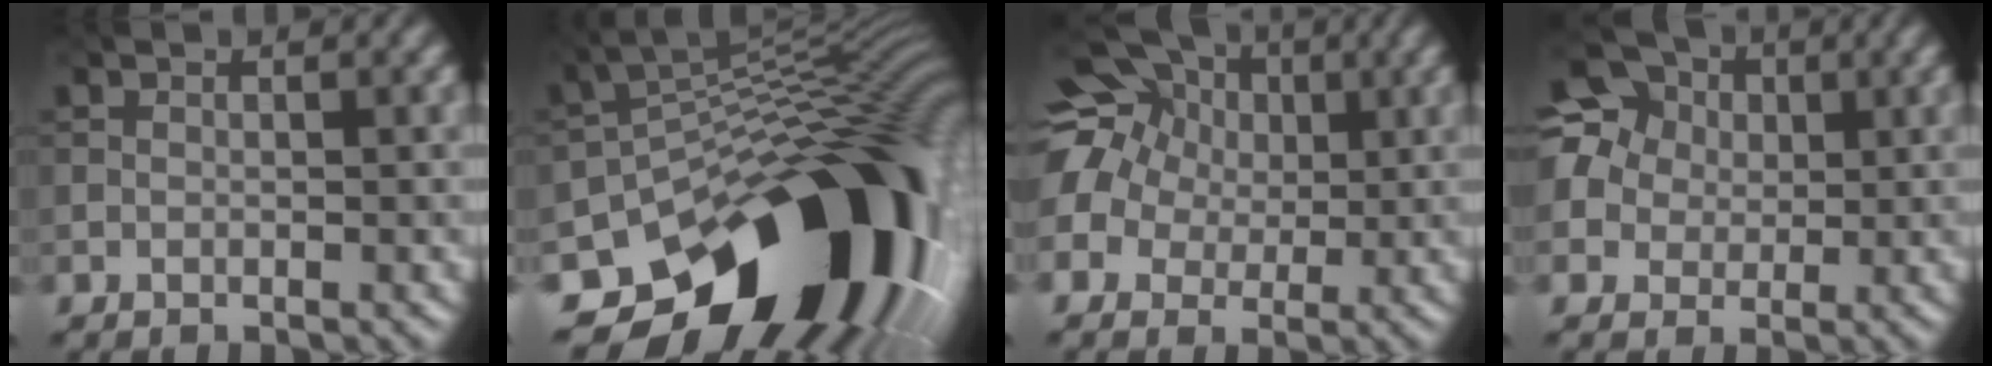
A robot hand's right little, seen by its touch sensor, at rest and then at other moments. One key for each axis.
{"total": 18.8, "fx": -10.5, "fy": 10.3, "fz": 11.8, "tx": -0.154, "ty": -0.017, "tz": -0.162}
{"total": 16.7, "fx": 5.5, "fy": 13.9, "fz": 7.3, "tx": -0.201, "ty": 0.048, "tz": 0.068}
{"total": 9.4, "fx": 3.0, "fy": 8.0, "fz": 4.0, "tx": -0.110, "ty": 0.035, "tz": 0.037}